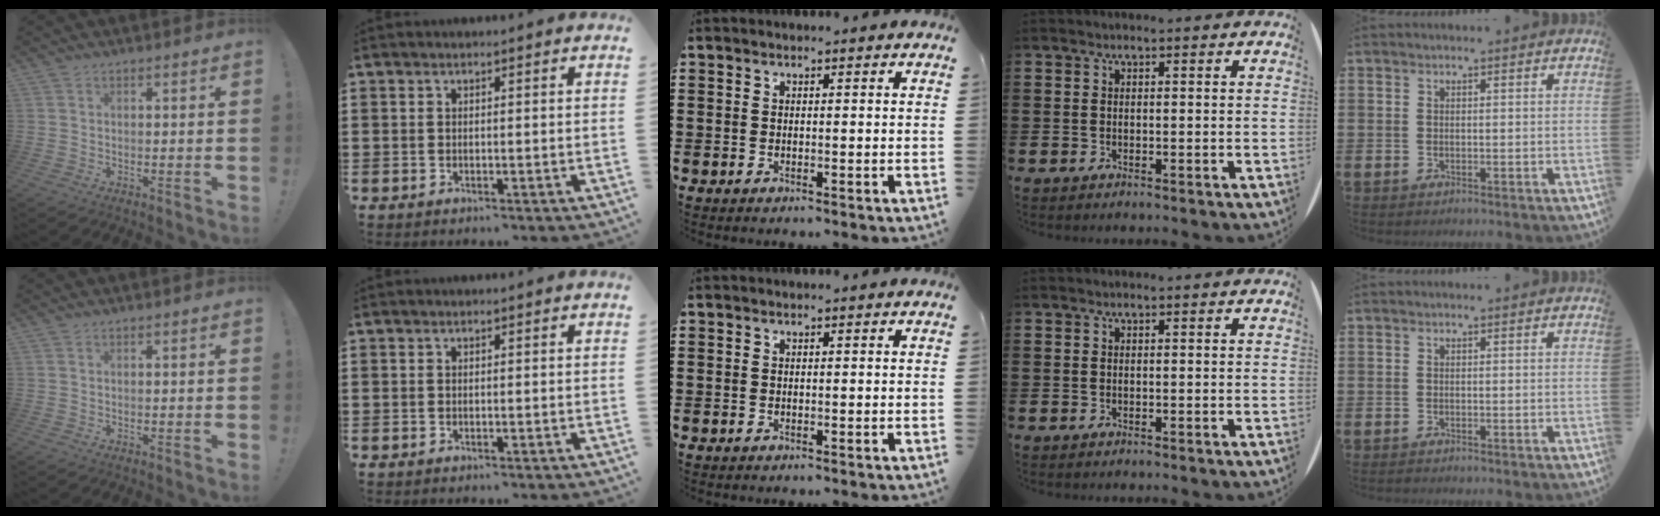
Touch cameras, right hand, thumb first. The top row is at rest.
{}